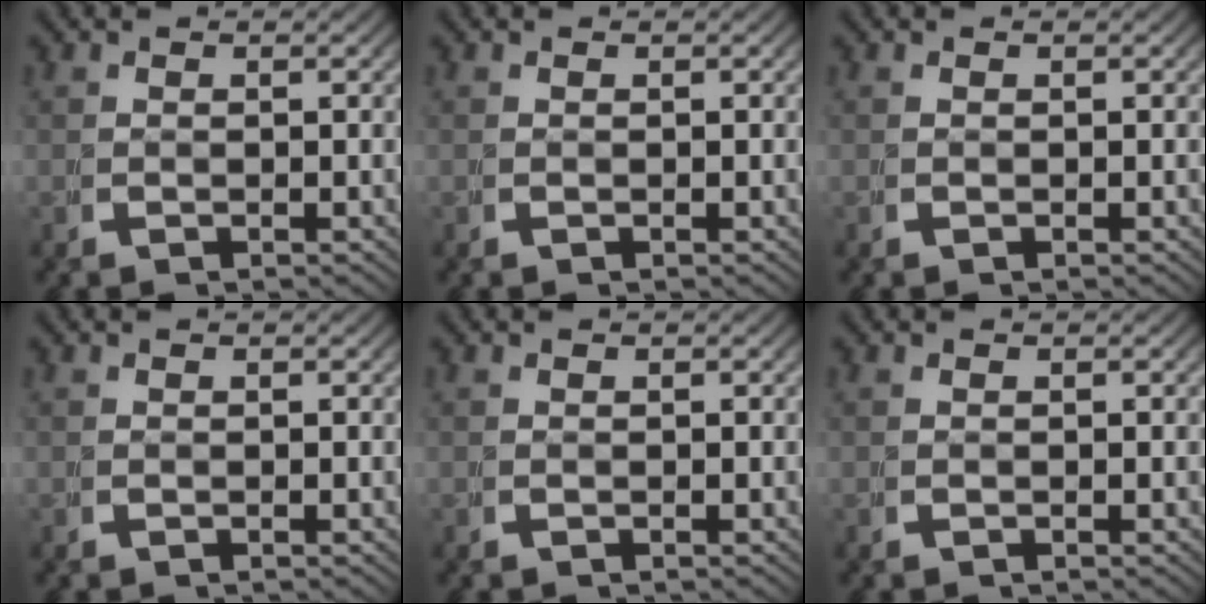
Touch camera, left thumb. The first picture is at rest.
{"total": 0.0}
{"total": 0.0}
{"total": 0.0}
{"total": 0.0}
{"total": 0.0}